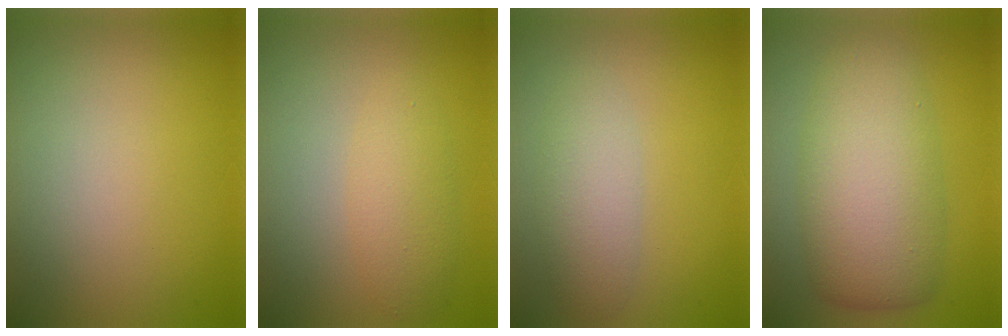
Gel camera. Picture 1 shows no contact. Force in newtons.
{"total": 2.4, "press": 2.4, "slide": 0.3}
{"total": 3.1, "press": 3.1, "slide": 0.2}
{"total": 8.0, "press": 8.0, "slide": 0.4}